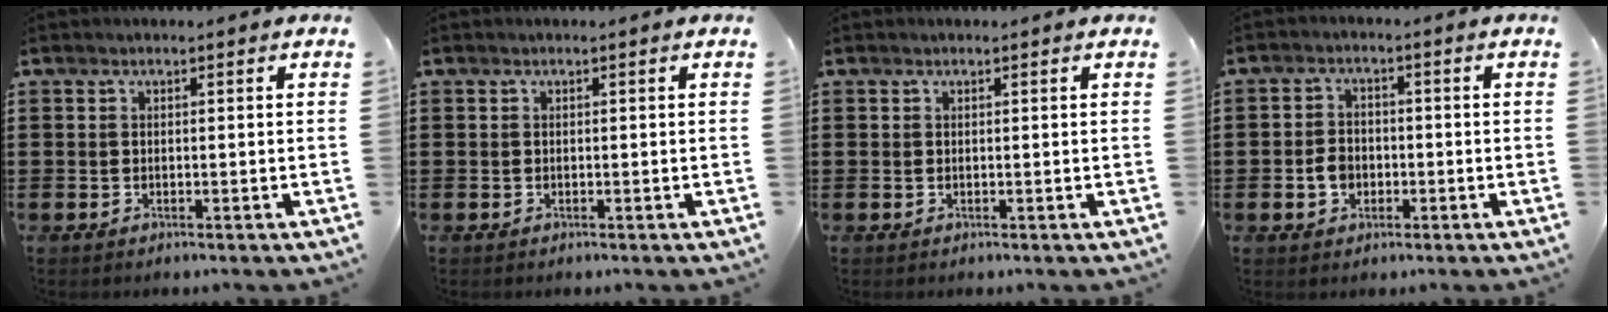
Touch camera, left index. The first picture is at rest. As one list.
[{"total": 0.0}, {"total": 0.0}, {"total": 3.4, "force": [-1.0, 2.7, 1.9], "torque": [-0.047, 0.000, -0.021]}]